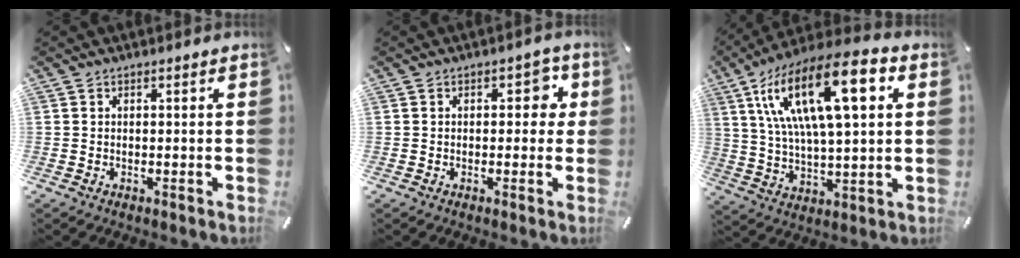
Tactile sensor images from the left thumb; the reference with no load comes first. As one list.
[{"total": 4.6, "force": [0.7, 3.0, 3.4], "torque": [-0.038, 0.001, 0.001]}, {"total": 21.8, "force": [8.6, 8.5, 18.1], "torque": [-0.349, -0.024, 0.129]}]